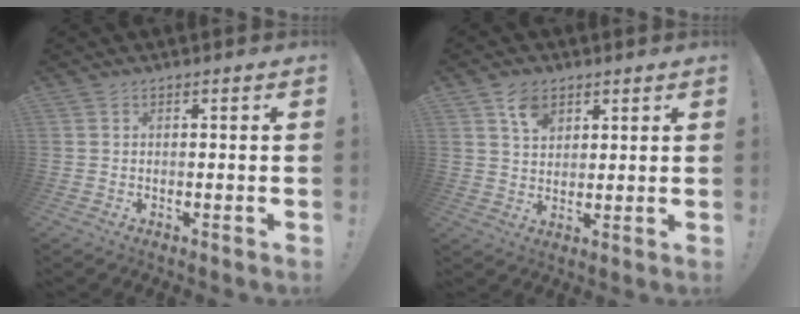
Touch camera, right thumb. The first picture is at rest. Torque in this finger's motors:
{"motor_torque": [0.54, 0.40, -0.08, 0.08, 0.00]}